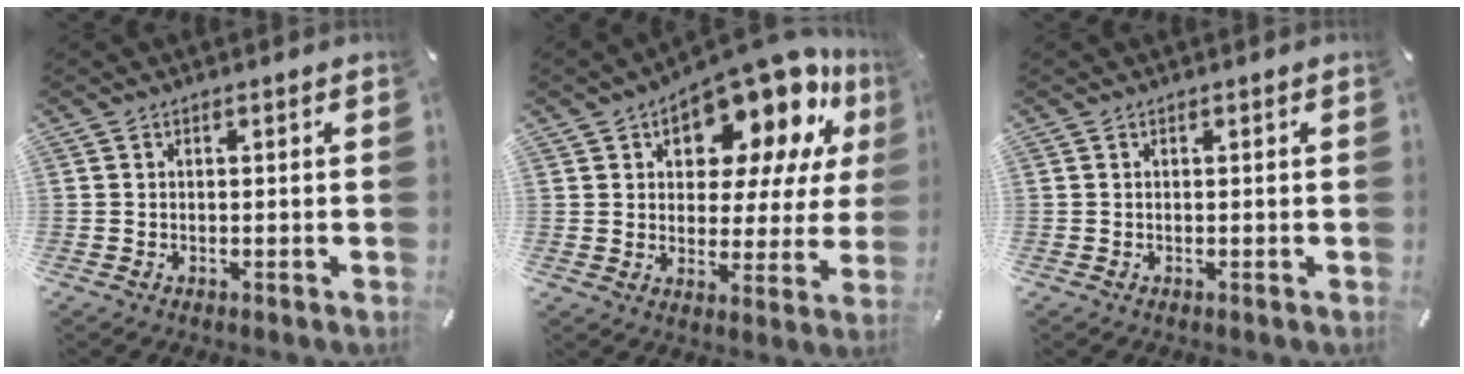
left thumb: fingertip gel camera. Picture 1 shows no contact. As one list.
[{"total": 18.3, "force": [12.8, 8.4, 9.9], "torque": [-0.154, -0.098, 0.218]}, {"total": 0.0}]